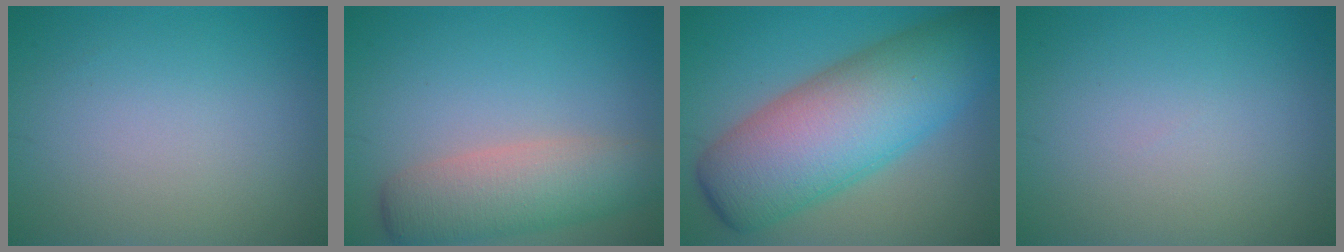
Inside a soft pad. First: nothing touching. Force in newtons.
{"total": 5.6, "press": 5.5, "slide": 0.3}
{"total": 12.4, "press": 12.4, "slide": 0.2}
{"total": 0.0}